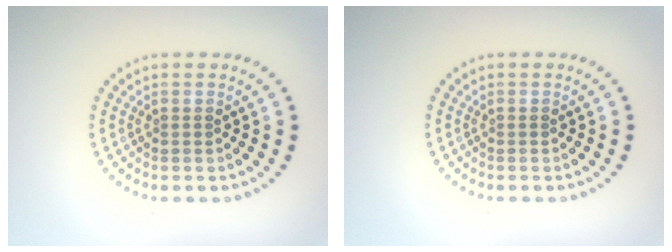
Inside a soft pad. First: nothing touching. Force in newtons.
{"total": 0.0}